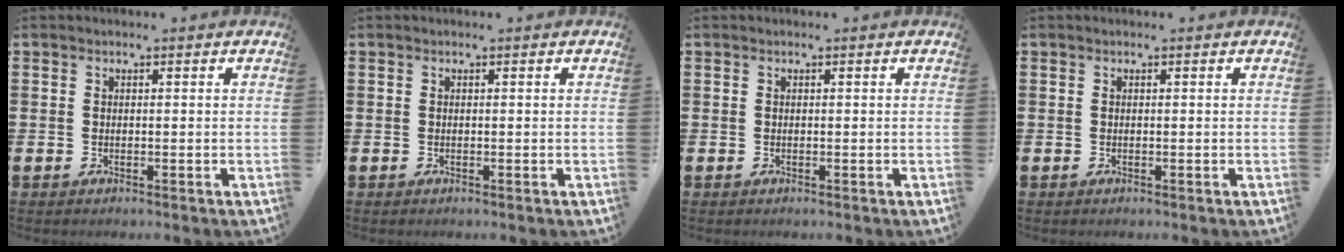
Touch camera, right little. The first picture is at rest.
{"total": 0.0}
{"total": 0.0}
{"total": 0.0}